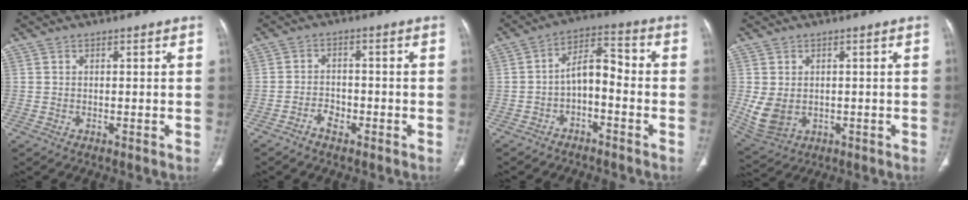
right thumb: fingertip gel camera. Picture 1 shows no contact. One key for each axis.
{"total": 3.1, "fx": -2.1, "fy": 1.8, "fz": 1.4, "tx": -0.022, "ty": 0.020, "tz": -0.035}
{"total": 3.1, "fx": -1.1, "fy": 1.3, "fz": 2.6, "tx": -0.041, "ty": 0.023, "tz": -0.021}
{"total": 6.4, "fx": -0.3, "fy": 5.0, "fz": 4.0, "tx": -0.078, "ty": -0.006, "tz": 0.014}